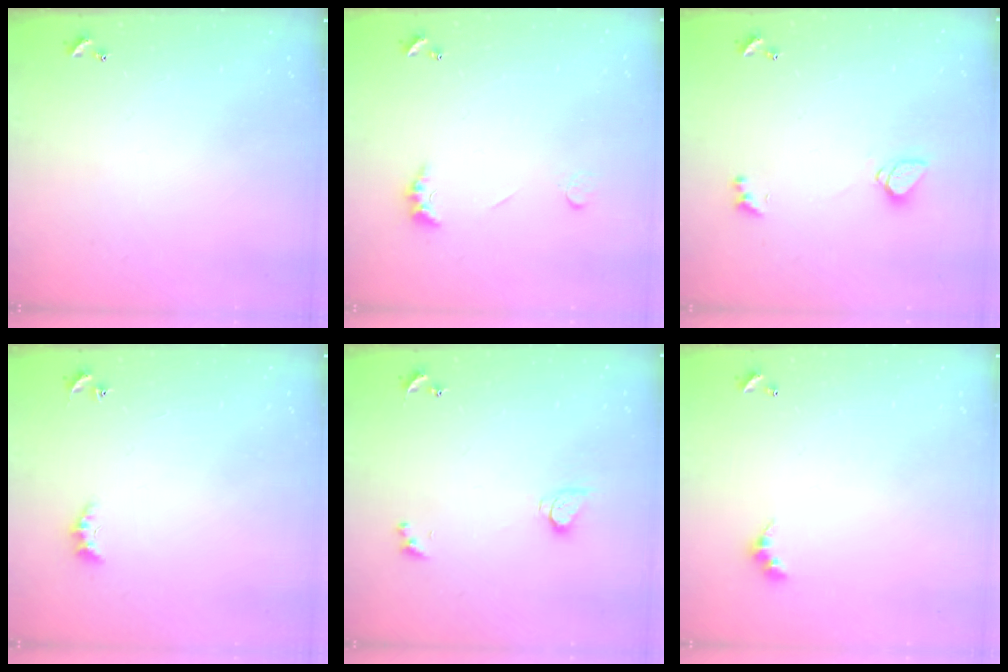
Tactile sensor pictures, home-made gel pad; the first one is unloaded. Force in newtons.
{"total": 2.5, "press": 2.4, "slide": 0.7}
{"total": 1.6, "press": 1.6, "slide": 0.5}
{"total": 2.4, "press": 2.4, "slide": 0.6}
{"total": 2.7, "press": 2.7, "slide": 0.3}
{"total": 2.4, "press": 2.4, "slide": 0.5}